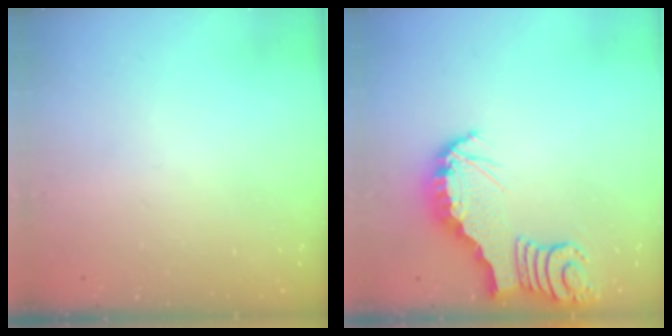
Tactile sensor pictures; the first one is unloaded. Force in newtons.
{"total": 4.0, "press": 3.9, "slide": 0.7}